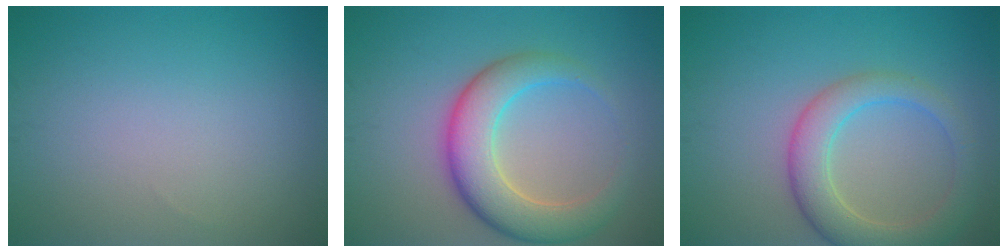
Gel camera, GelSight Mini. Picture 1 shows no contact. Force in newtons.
{"total": 6.3, "press": 6.3, "slide": 0.2}
{"total": 4.9, "press": 4.9, "slide": 0.3}